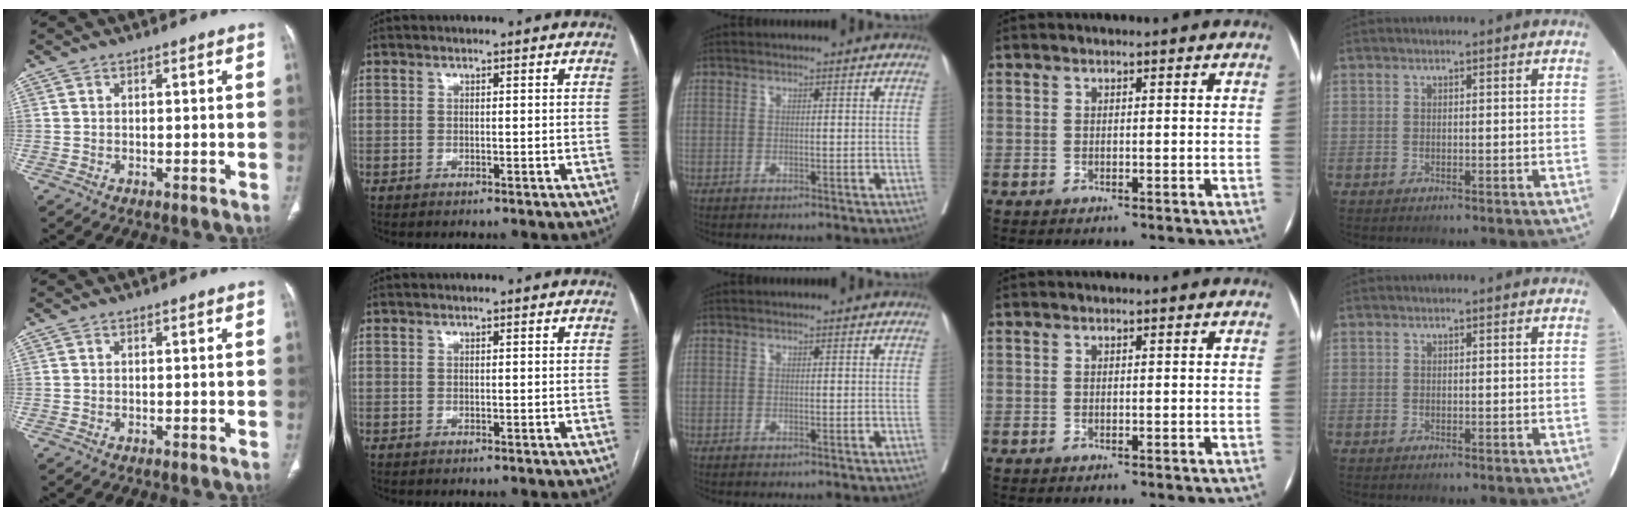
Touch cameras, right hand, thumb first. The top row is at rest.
{}